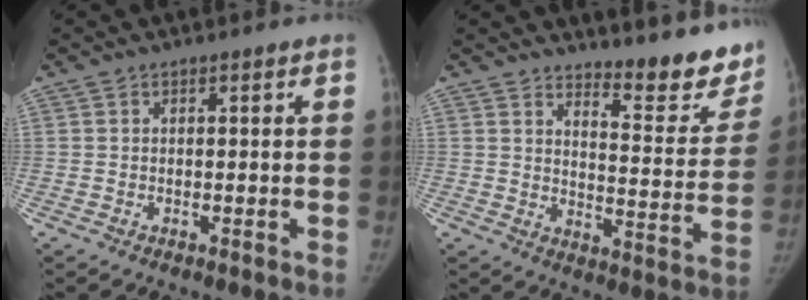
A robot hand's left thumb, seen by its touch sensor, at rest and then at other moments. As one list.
[{"total": 14.2, "force": [12.7, 3.6, 5.2], "torque": [-0.029, -0.127, 0.156]}]